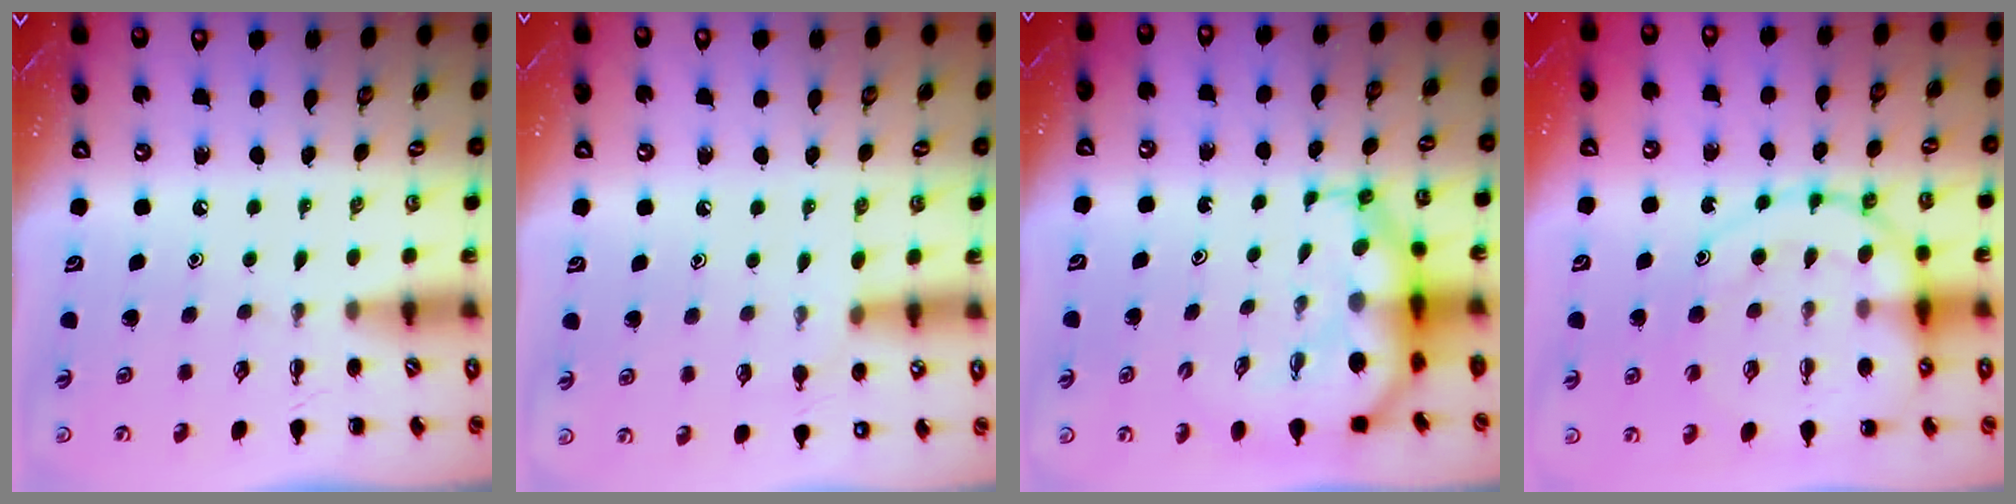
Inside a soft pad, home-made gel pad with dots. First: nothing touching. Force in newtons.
{"total": 7.8, "press": 7.5, "slide": 2.2}
{"total": 9.1, "press": 8.8, "slide": 2.3}
{"total": 17.9, "press": 17.8, "slide": 2.2}